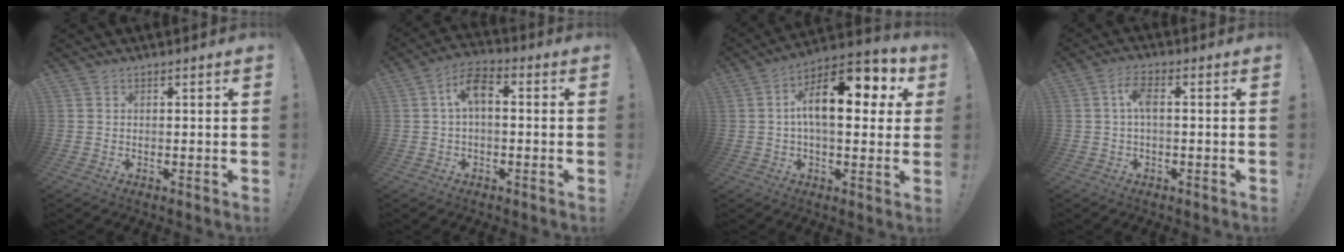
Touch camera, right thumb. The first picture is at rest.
{"total": 7.4, "force": [1.3, 3.9, 6.2], "torque": [-0.114, 0.008, 0.024]}
{"total": 17.3, "force": [4.0, 8.0, 14.9], "torque": [-0.219, -0.007, 0.059]}
{"total": 5.0, "force": [0.5, 1.8, 4.7], "torque": [-0.098, 0.008, 0.007]}